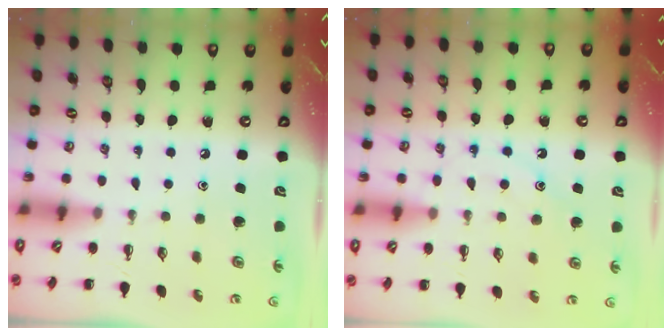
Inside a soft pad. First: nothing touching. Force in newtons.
{"total": 11.9, "press": 11.9, "slide": 0.7}